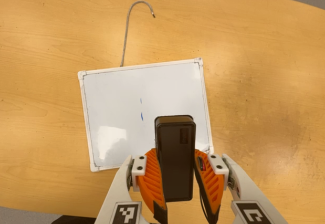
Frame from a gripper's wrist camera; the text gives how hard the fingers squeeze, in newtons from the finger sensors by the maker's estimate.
{"total": 7.3, "left": 6.8, "right": 7.9}